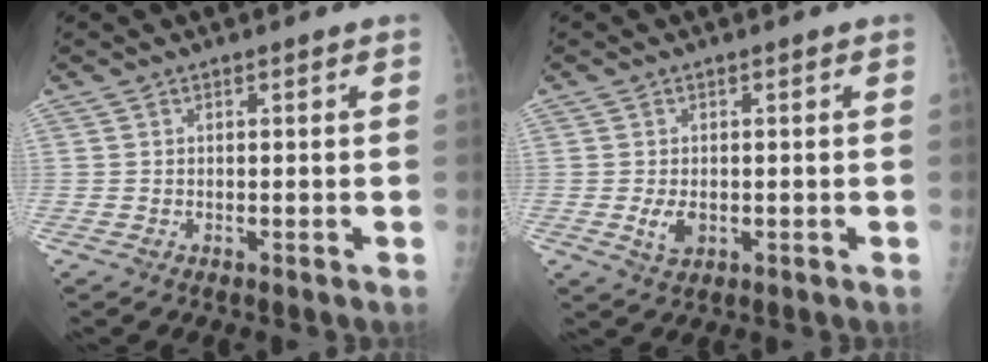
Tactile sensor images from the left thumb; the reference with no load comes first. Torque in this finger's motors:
{"motor_torque": [-0.28, 0.36, 0.38, 0.11, 0.05]}